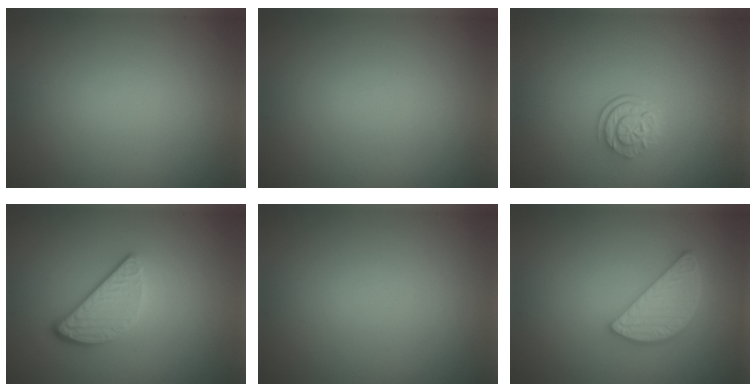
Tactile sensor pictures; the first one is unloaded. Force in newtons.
{"total": 0.0}
{"total": 2.5, "press": 1.8, "slide": 1.8}
{"total": 3.3, "press": 2.6, "slide": 2.0}
{"total": 0.0}
{"total": 4.1, "press": 3.5, "slide": 2.1}